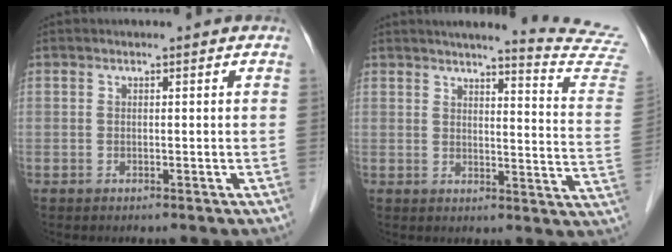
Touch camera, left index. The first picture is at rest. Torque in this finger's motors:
{"motor_torque": [0.75, -1.21, 0.05, -0.01]}